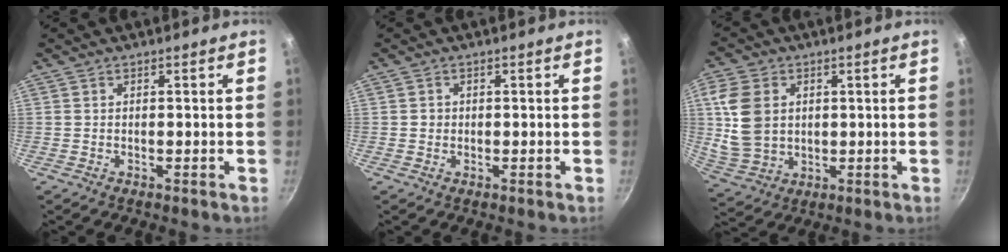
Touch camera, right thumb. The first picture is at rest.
{"total": 1.0, "force": [0.0, 1.0, 0.2], "torque": [0.002, 0.001, -0.001]}
{"total": 11.3, "force": [1.9, 8.6, 7.1], "torque": [-0.126, -0.006, 0.050]}